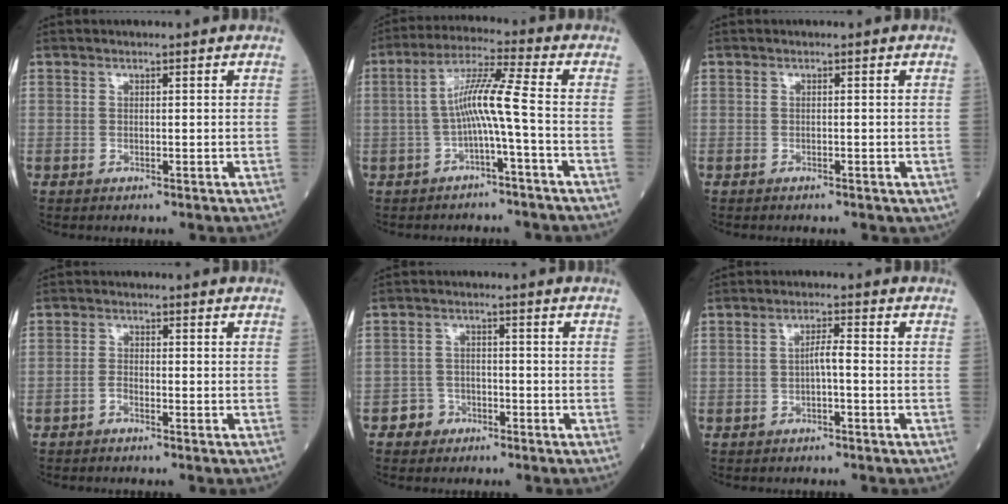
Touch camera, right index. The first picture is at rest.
{"total": 7.2, "force": [-1.5, -0.9, 6.9], "torque": [-0.132, 0.024, -0.027]}
{"total": 0.9, "force": [-0.6, 0.4, 0.5], "torque": [-0.008, 0.000, -0.004]}
{"total": 1.1, "force": [-0.9, 0.3, 0.6], "torque": [-0.010, 0.002, -0.019]}
{"total": 2.9, "force": [-1.8, 2.2, 0.0], "torque": [0.001, 0.012, -0.036]}
{"total": 2.2, "force": [-0.6, 0.2, 2.1], "torque": [-0.034, 0.004, -0.013]}